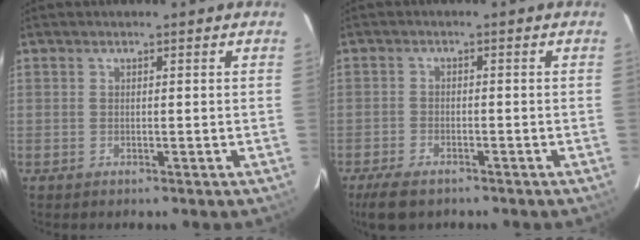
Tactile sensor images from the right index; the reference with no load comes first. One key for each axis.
{"total": 6.3, "fx": -4.8, "fy": 2.6, "fz": 3.1, "tx": -0.086, "ty": -0.016, "tz": -0.088}